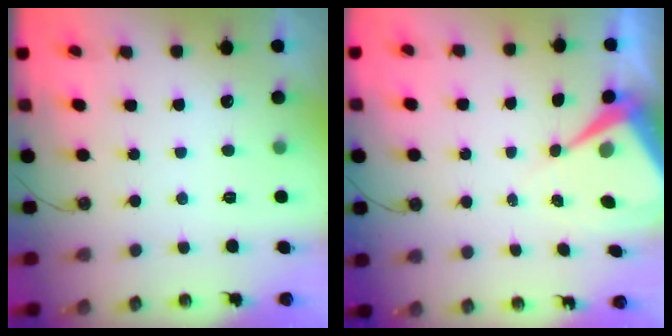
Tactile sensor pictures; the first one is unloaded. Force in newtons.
{"total": 9.1, "press": 9.0, "slide": 1.0}